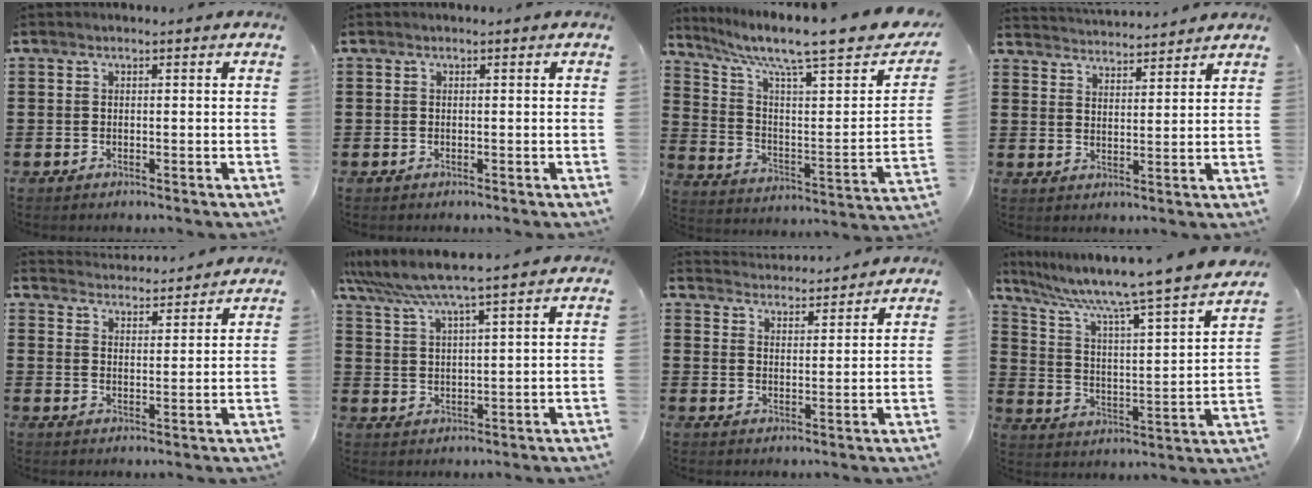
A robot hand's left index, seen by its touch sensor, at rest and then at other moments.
{"total": 0.0}
{"total": 10.2, "force": [8.1, 0.9, 6.0], "torque": [-0.125, -0.061, 0.126]}
{"total": 3.7, "force": [3.6, -0.2, -0.2], "torque": [-0.008, -0.020, 0.065]}
{"total": 3.8, "force": [3.8, 0.0, -0.2], "torque": [-0.012, -0.022, 0.067]}
{"total": 5.8, "force": [5.1, -0.3, 2.6], "torque": [-0.070, -0.022, 0.088]}
{"total": 3.8, "force": [3.8, -0.1, -0.3], "torque": [-0.009, -0.020, 0.067]}
{"total": 8.6, "force": [7.2, -0.5, 4.6], "torque": [-0.120, -0.060, 0.110]}